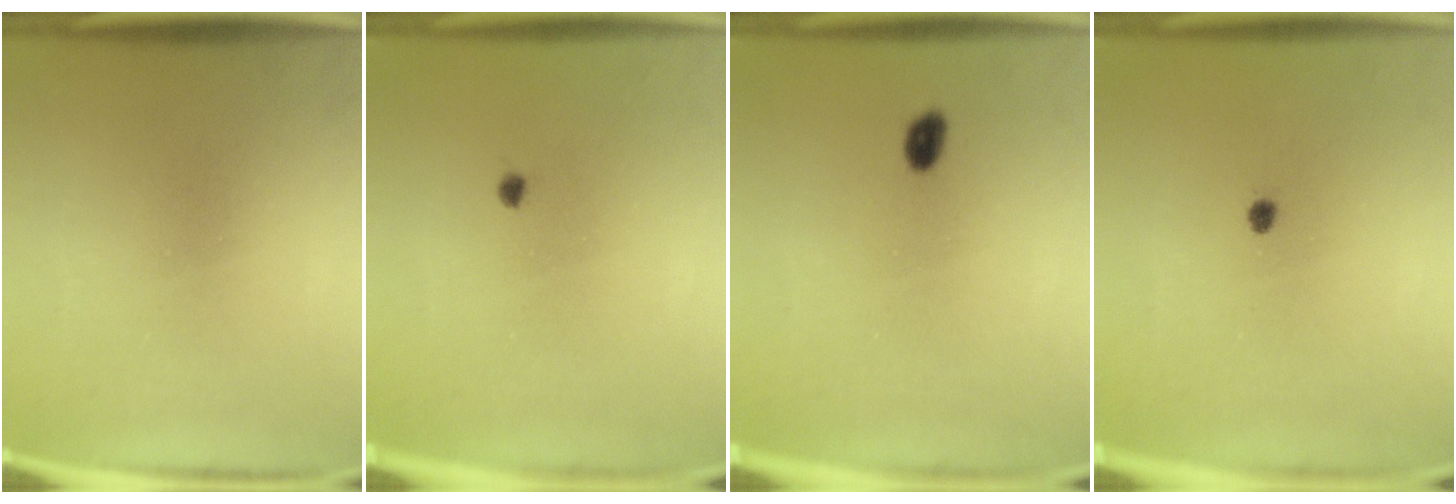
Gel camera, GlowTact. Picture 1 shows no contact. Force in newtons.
{"total": 0.7}
{"total": 1.9}
{"total": 1.0}